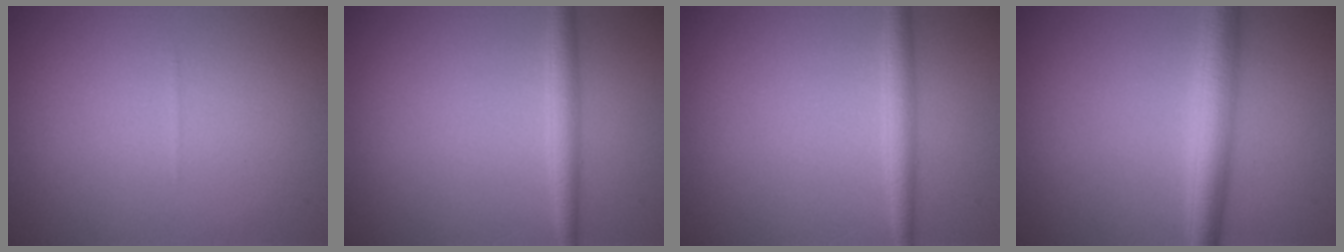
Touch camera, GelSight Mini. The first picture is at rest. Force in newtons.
{"total": 2.1, "press": 2.1, "slide": 0.0}
{"total": 2.1, "press": 2.1, "slide": 0.0}
{"total": 4.2, "press": 4.2, "slide": 0.0}